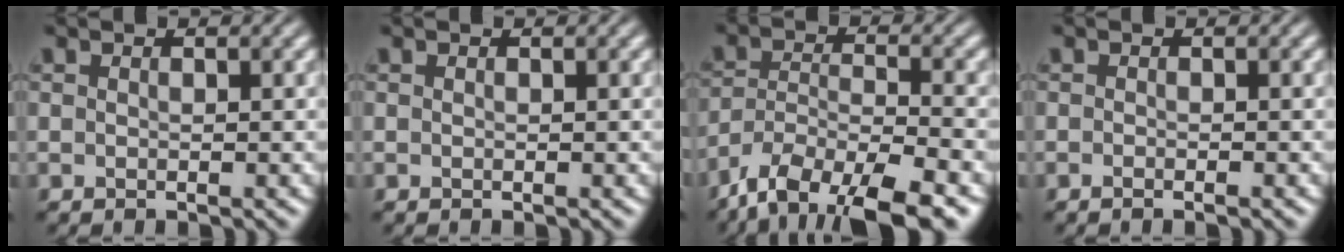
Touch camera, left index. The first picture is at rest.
{"total": 0.0}
{"total": 10.4, "force": [-7.7, 3.6, 5.9], "torque": [-0.097, -0.019, -0.132]}
{"total": 0.8, "force": [-0.5, 0.2, 0.6], "torque": [-0.007, -0.003, -0.009]}